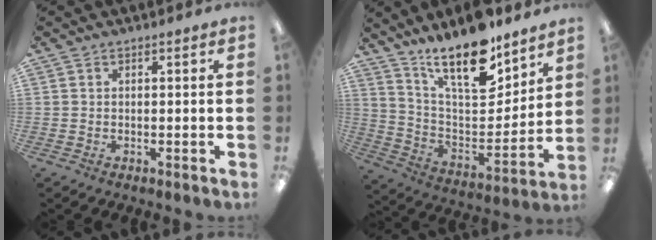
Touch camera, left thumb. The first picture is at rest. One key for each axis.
{"total": 19.1, "fx": 14.4, "fy": 6.4, "fz": 10.8, "tx": -0.189, "ty": -0.101, "tz": 0.250}